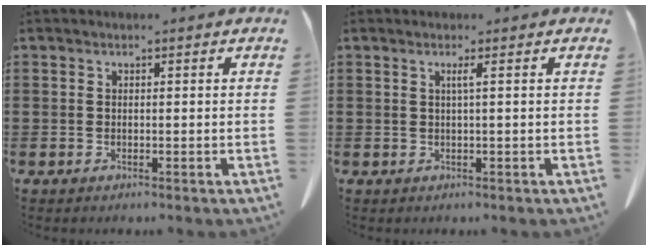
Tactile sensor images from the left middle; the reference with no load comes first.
{"total": 1.3, "force": [0.3, -0.3, 1.2], "torque": [-0.022, -0.003, 0.004]}